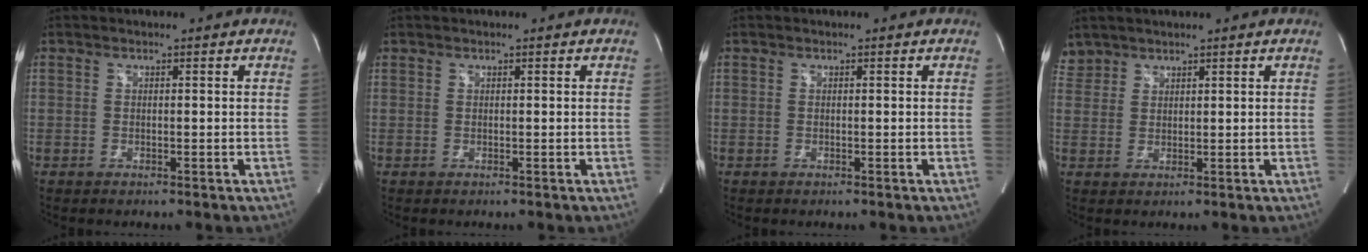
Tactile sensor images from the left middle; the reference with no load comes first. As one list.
[{"total": 0.0}, {"total": 0.0}, {"total": 2.8, "force": [2.5, 1.1, -0.3], "torque": [0.008, 0.013, 0.050]}]